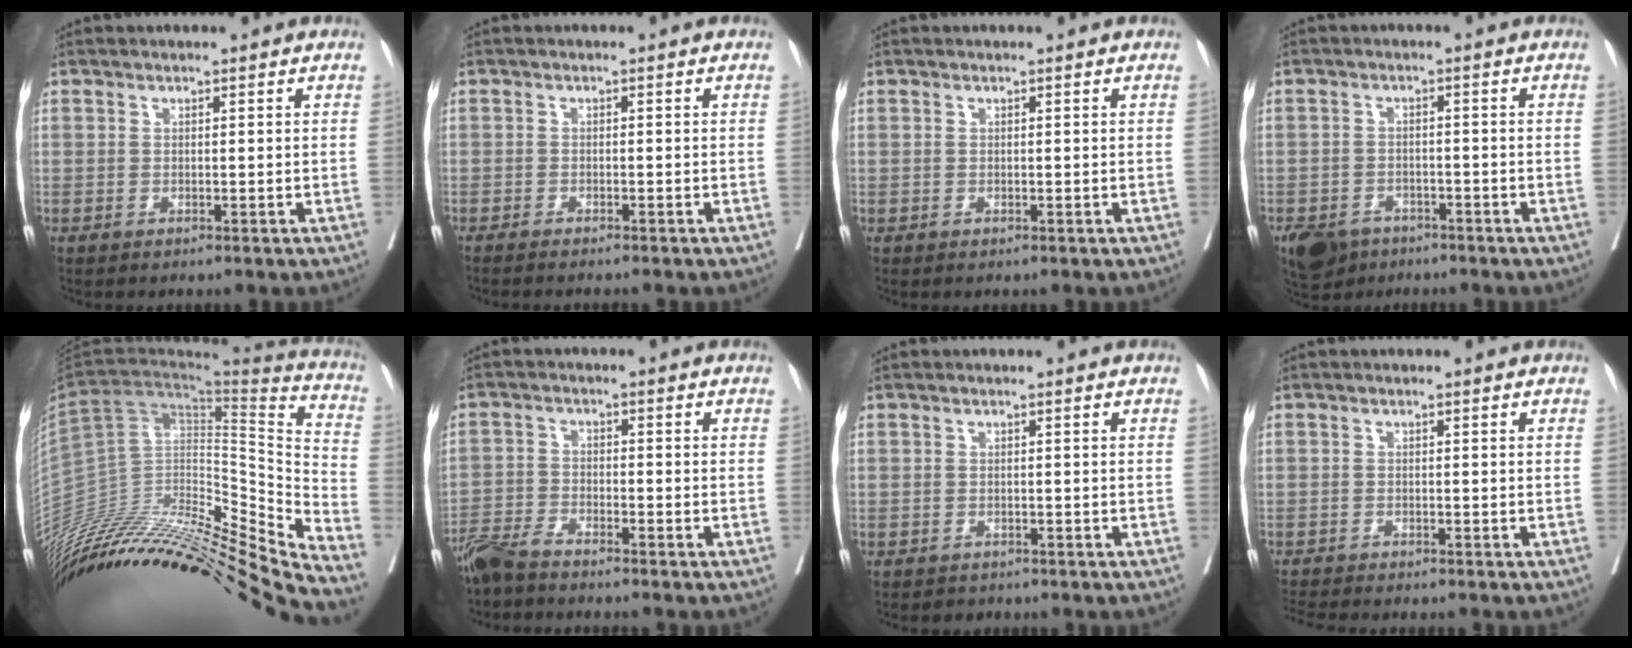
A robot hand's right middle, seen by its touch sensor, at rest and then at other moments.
{"total": 4.6, "force": [-4.0, 0.2, 2.3], "torque": [-0.025, -0.006, -0.053]}
{"total": 0.0}
{"total": 7.2, "force": [-5.0, 4.5, 2.5], "torque": [-0.044, -0.001, -0.080]}
{"total": 38.9, "force": [-33.3, 4.8, 19.4], "torque": [-0.279, -0.045, -0.506]}
{"total": 4.8, "force": [-4.4, 0.2, 1.9], "torque": [-0.033, -0.015, -0.089]}
{"total": 1.5, "force": [-1.2, 0.8, -0.1], "torque": [-0.006, 0.000, -0.022]}
{"total": 5.4, "force": [-5.0, 0.3, 2.0], "torque": [-0.027, -0.010, -0.080]}